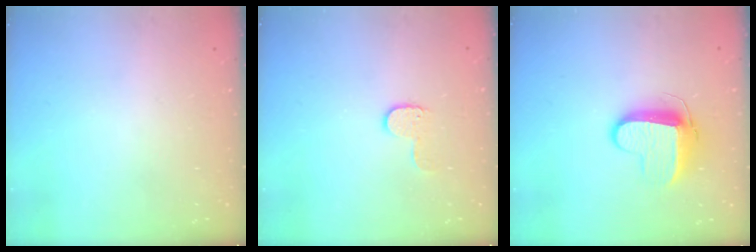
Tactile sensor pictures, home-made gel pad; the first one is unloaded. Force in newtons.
{"total": 7.2, "press": 7.2, "slide": 0.4}
{"total": 10.3, "press": 10.3, "slide": 1.1}